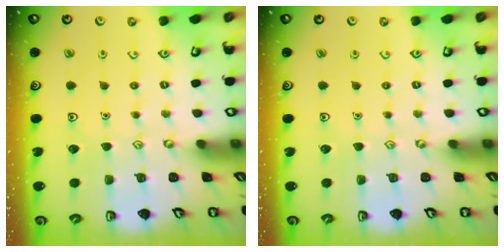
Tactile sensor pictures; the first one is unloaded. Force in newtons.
{"total": 0.0}